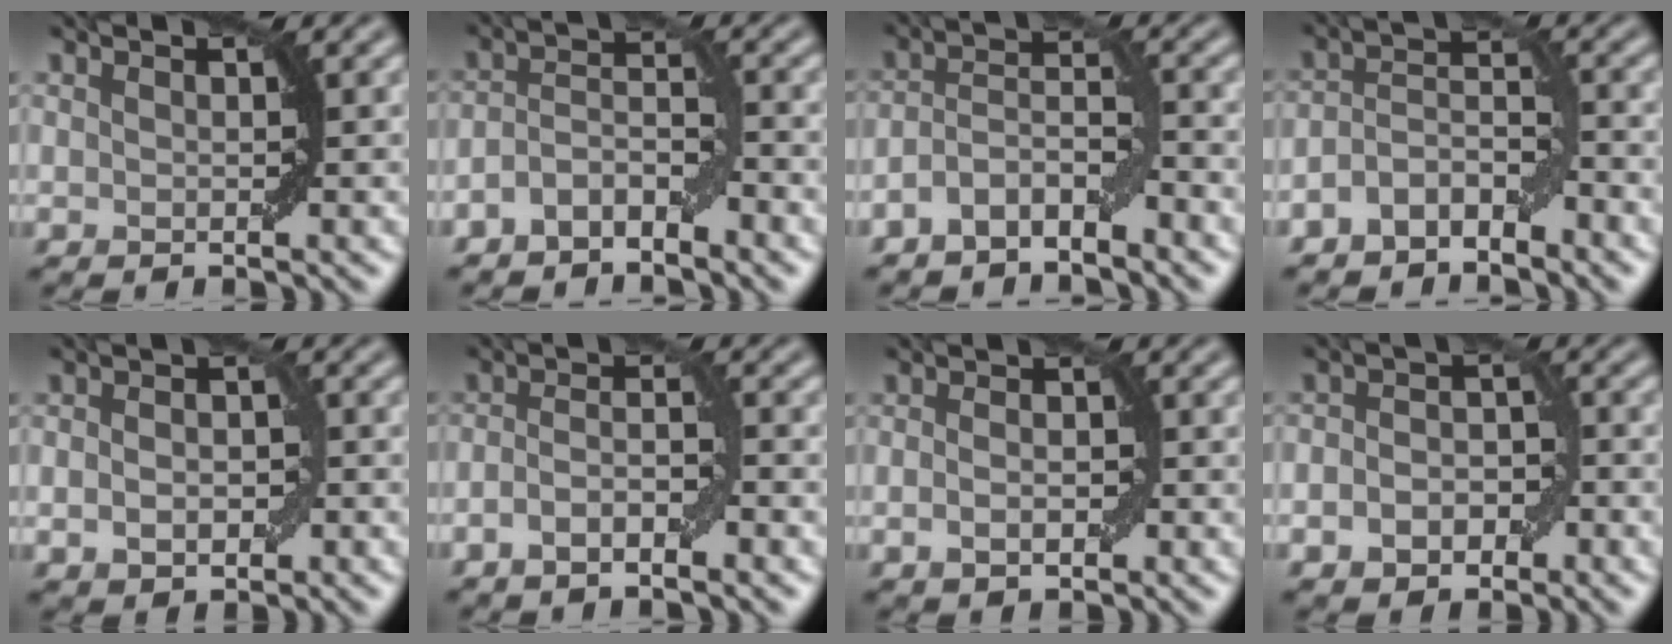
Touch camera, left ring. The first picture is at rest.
{"total": 3.1, "force": [-2.2, 1.2, 1.8], "torque": [-0.034, 0.012, -0.044]}
{"total": 3.8, "force": [-2.7, 1.4, 2.3], "torque": [-0.041, 0.009, -0.054]}
{"total": 3.6, "force": [-2.5, 1.6, 2.0], "torque": [-0.034, 0.011, -0.050]}
{"total": 3.2, "force": [-0.5, 2.1, 2.3], "torque": [-0.030, 0.001, -0.008]}
{"total": 3.2, "force": [-1.5, 0.8, 2.7], "torque": [-0.051, 0.004, -0.030]}
{"total": 2.3, "force": [-0.5, 1.3, 1.9], "torque": [-0.027, 0.002, -0.009]}
{"total": 4.0, "force": [-1.3, 2.7, 2.6], "torque": [-0.037, 0.002, -0.027]}